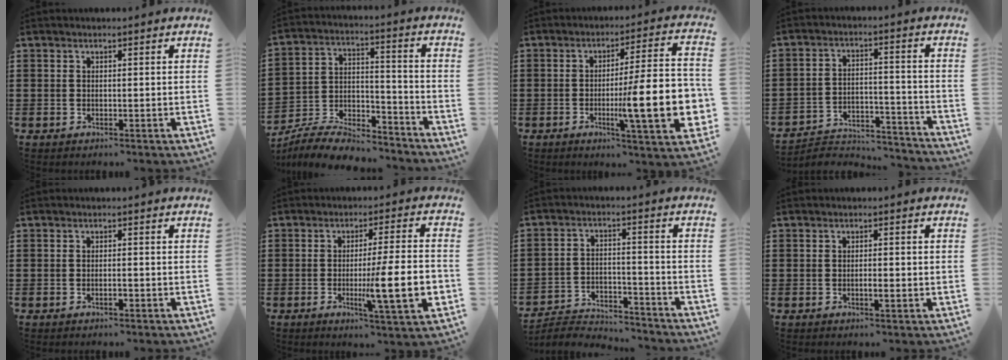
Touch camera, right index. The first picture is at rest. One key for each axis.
{"total": 8.3, "fx": -7.6, "fy": 1.9, "fz": 2.6, "tx": -0.050, "ty": 0.017, "tz": -0.148}
{"total": 16.6, "fx": -3.5, "fy": 3.1, "fz": 15.9, "tx": -0.239, "ty": -0.008, "tz": -0.054}
{"total": 4.9, "fx": -4.6, "fy": 1.2, "fz": 0.9, "tx": -0.016, "ty": 0.013, "tz": -0.094}
{"total": 1.1, "fx": -0.6, "fy": 0.2, "fz": 0.9, "tx": -0.019, "ty": -0.005, "tz": -0.009}
{"total": 12.4, "fx": -2.5, "fy": 1.6, "fz": 12.0, "tx": -0.194, "ty": -0.016, "tz": -0.046}
{"total": 4.4, "fx": -4.3, "fy": 0.8, "fz": 0.5, "tx": -0.021, "ty": 0.005, "tz": -0.093}
{"total": 2.1, "fx": -0.4, "fy": 0.4, "fz": 2.1, "tx": -0.035, "ty": -0.001, "tz": -0.008}